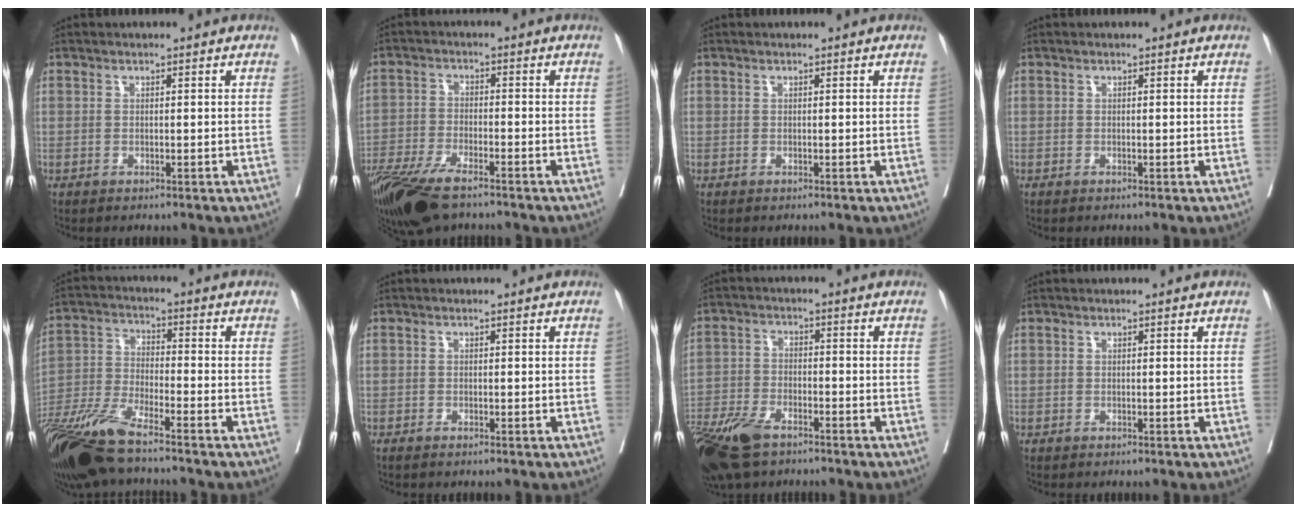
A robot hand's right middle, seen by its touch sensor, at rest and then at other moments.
{"total": 13.6, "force": [-10.2, 3.5, 8.3], "torque": [-0.168, -0.034, -0.181]}
{"total": 0.0}
{"total": 0.0}
{"total": 13.0, "force": [-10.2, 1.5, 8.0], "torque": [-0.164, -0.031, -0.195]}
{"total": 0.9, "force": [-0.7, 0.1, 0.5], "torque": [-0.009, -0.003, -0.012]}
{"total": 12.1, "force": [-8.7, 4.4, 7.2], "torque": [-0.146, -0.022, -0.157]}
{"total": 0.0}